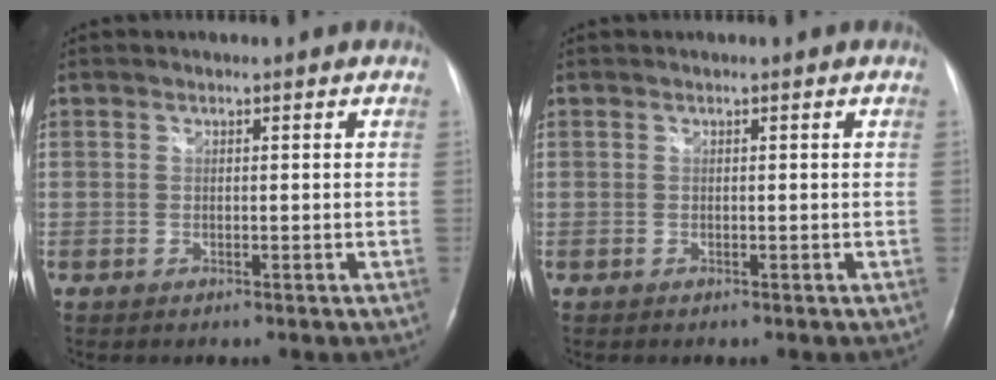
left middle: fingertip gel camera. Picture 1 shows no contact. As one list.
[{"total": 0.0}]